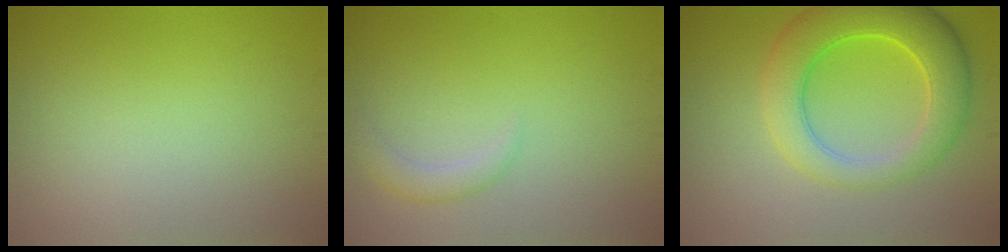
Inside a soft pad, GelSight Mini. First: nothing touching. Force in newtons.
{"total": 1.5, "press": 1.5, "slide": 0.1}
{"total": 7.4, "press": 7.4, "slide": 0.3}